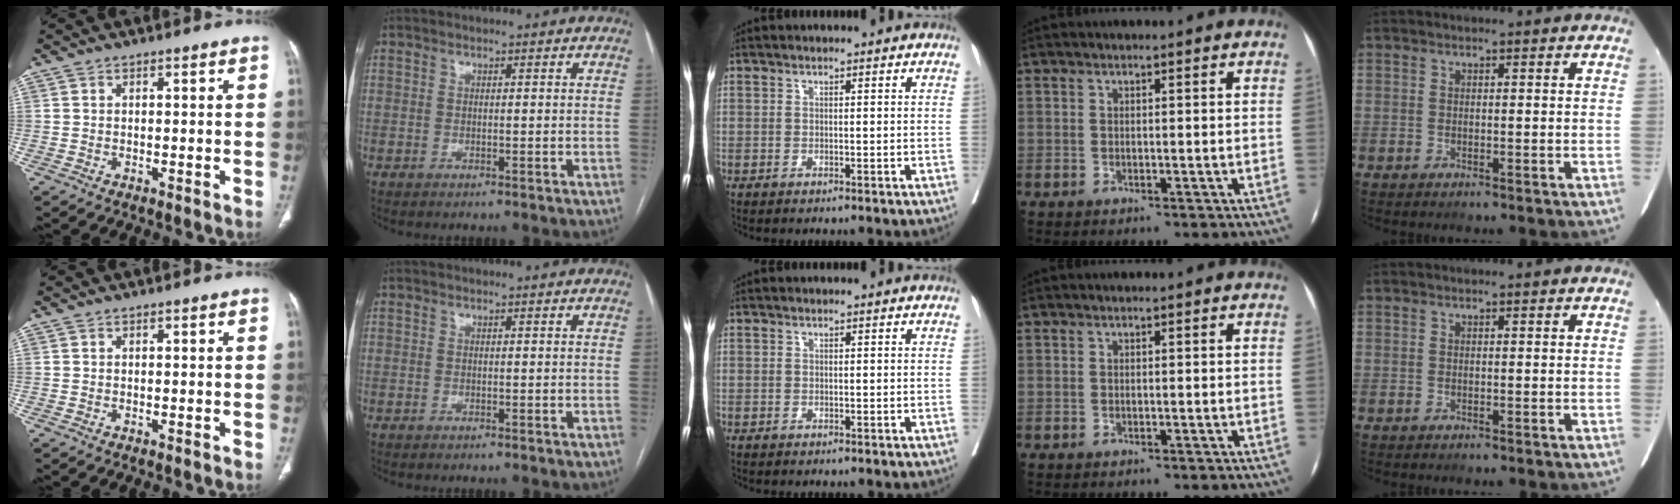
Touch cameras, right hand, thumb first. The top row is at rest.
{}